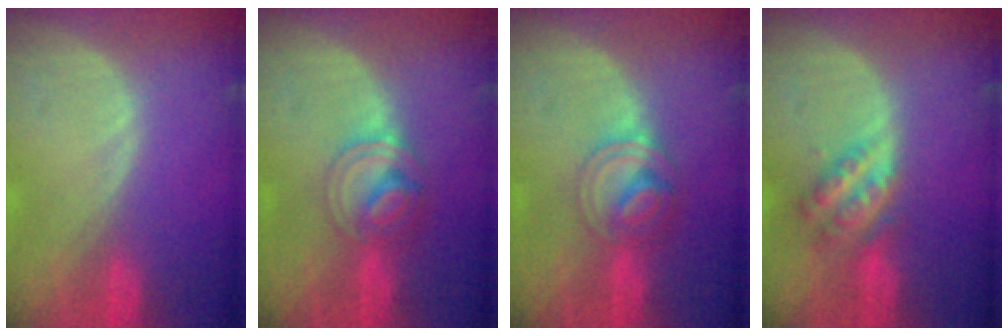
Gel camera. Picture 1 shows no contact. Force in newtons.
{"total": 6.2, "press": 5.3, "slide": 3.1}
{"total": 6.2, "press": 5.3, "slide": 3.1}
{"total": 6.0, "press": 5.2, "slide": 3.1}